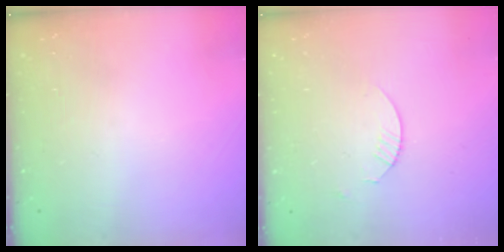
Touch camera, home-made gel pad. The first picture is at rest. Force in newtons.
{"total": 1.8, "press": 1.8, "slide": 0.2}